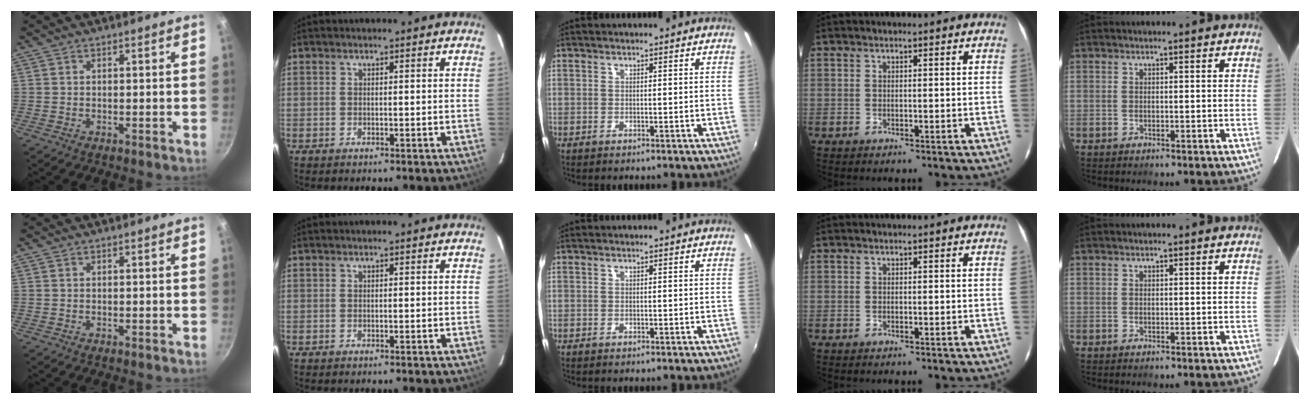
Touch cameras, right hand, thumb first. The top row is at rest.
{}